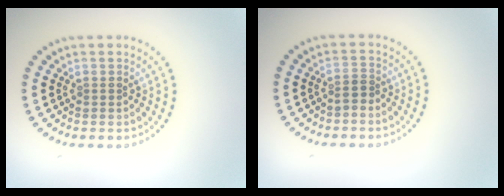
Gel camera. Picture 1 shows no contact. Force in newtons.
{"total": 0.9, "press": 0.6, "slide": 0.6}